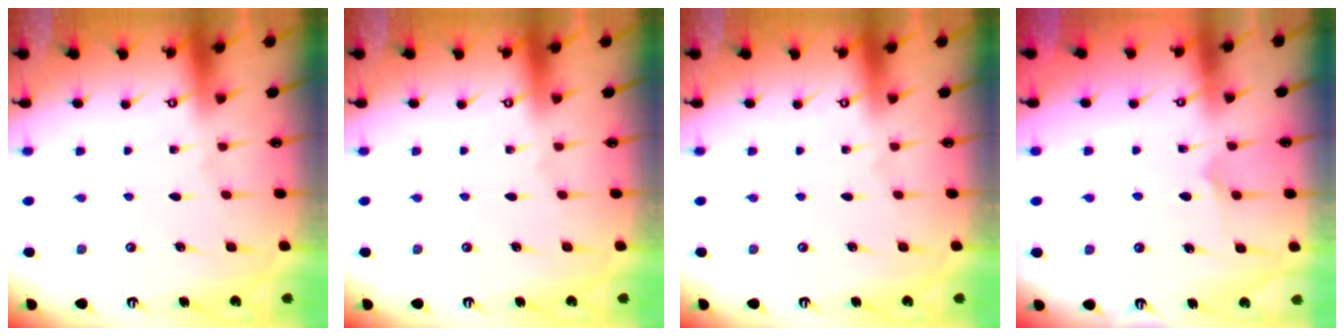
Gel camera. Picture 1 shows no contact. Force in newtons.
{"total": 0.0}
{"total": 0.0}
{"total": 6.0, "press": 6.0, "slide": 0.1}